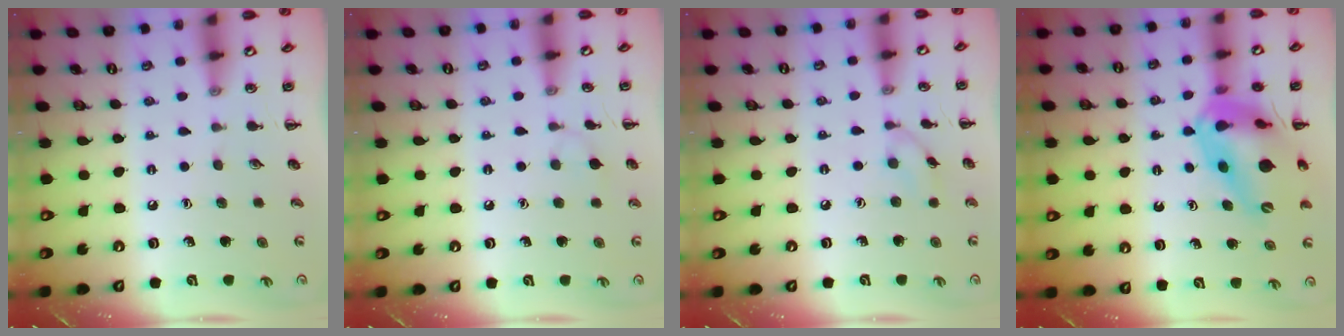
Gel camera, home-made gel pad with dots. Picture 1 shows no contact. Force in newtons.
{"total": 5.1, "press": 4.9, "slide": 1.4}
{"total": 5.2, "press": 5.1, "slide": 0.9}
{"total": 17.3, "press": 16.9, "slide": 3.8}